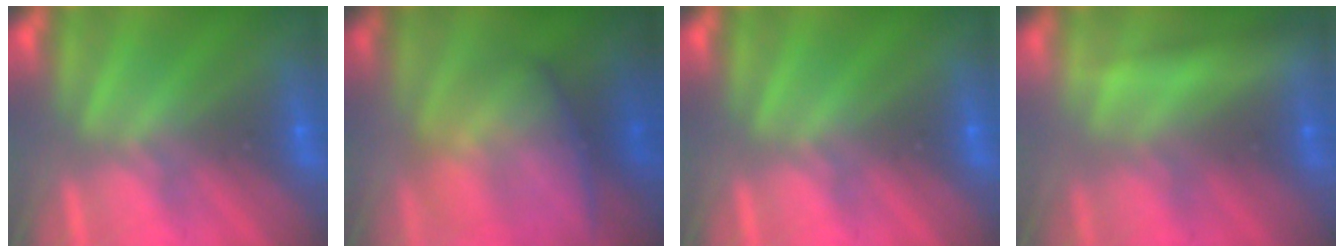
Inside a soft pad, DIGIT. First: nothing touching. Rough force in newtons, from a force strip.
{"total": 8.3}
{"total": 0.0}
{"total": 2.3}